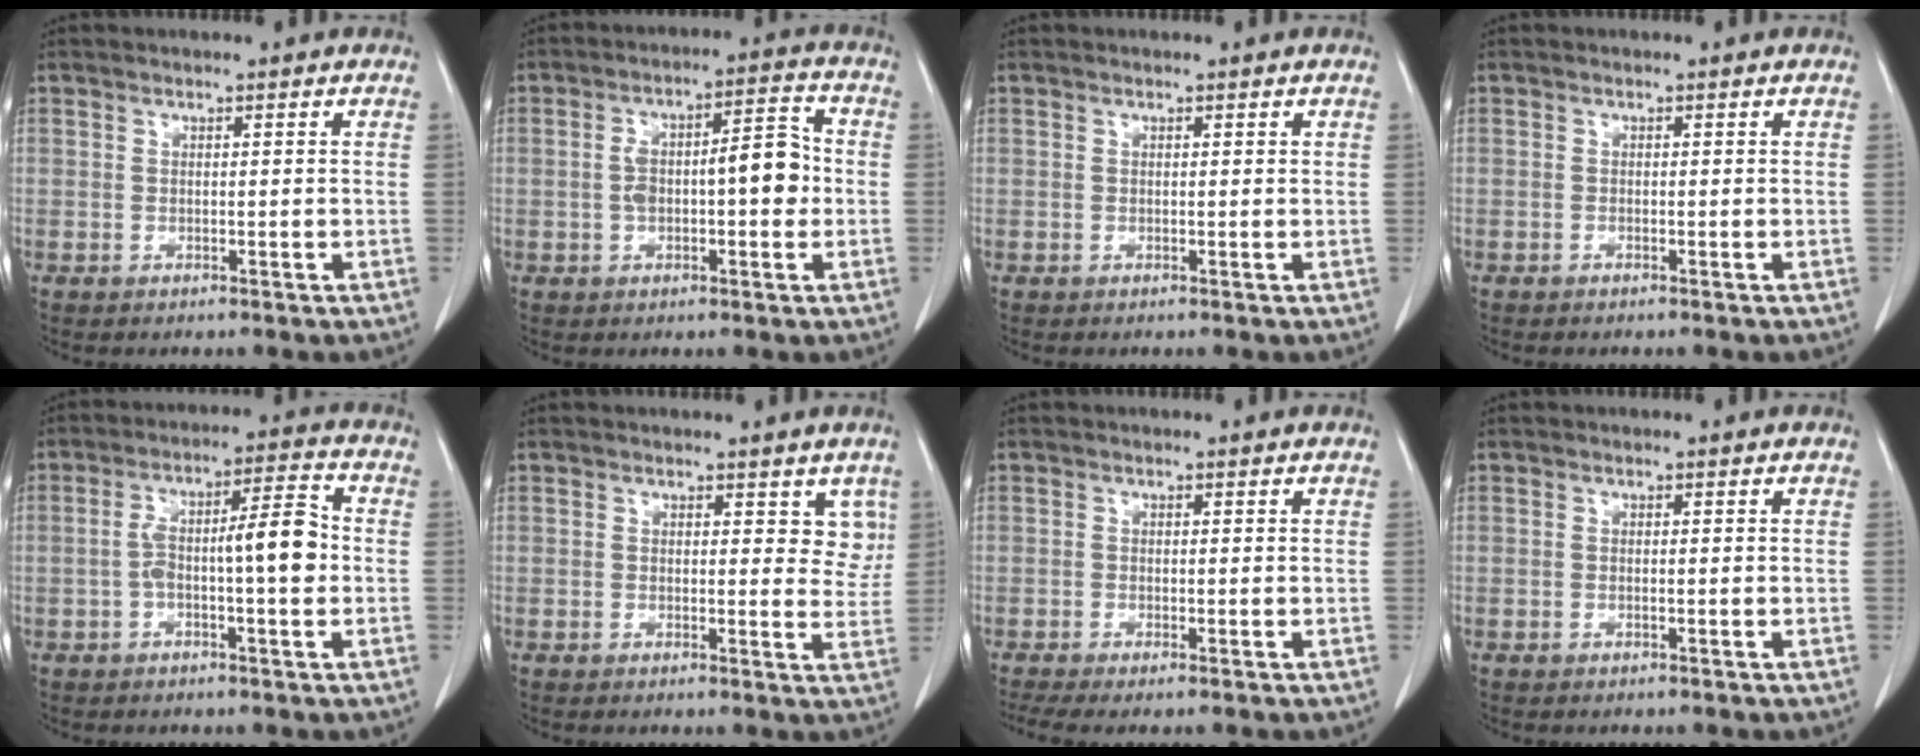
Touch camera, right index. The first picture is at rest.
{"total": 9.4, "force": [-0.4, 3.1, 8.8], "torque": [-0.151, 0.031, -0.006]}
{"total": 0.0}
{"total": 0.0}
{"total": 9.1, "force": [-1.0, 1.6, 8.9], "torque": [-0.152, 0.027, -0.020]}
{"total": 4.0, "force": [2.4, 2.3, 2.3], "torque": [-0.003, -0.008, 0.022]}
{"total": 3.1, "force": [-2.2, 0.4, 2.2], "torque": [-0.043, -0.007, -0.040]}
{"total": 0.0}